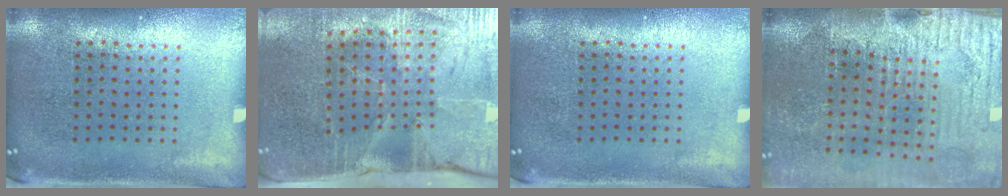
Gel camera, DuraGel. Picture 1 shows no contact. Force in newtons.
{"total": 4.2, "press": 3.6, "slide": 2.2}
{"total": 0.0}
{"total": 4.6, "press": 4.0, "slide": 2.4}